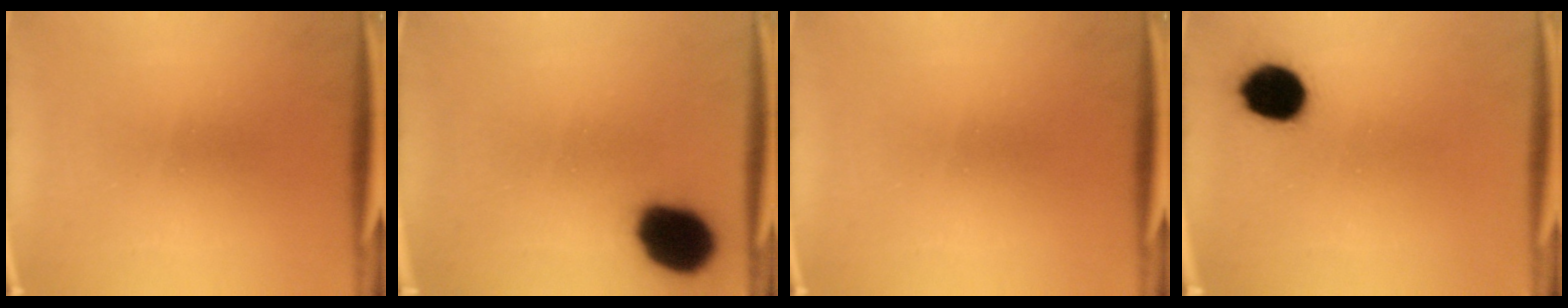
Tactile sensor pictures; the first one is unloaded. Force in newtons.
{"total": 14.2}
{"total": 0.0}
{"total": 9.9}